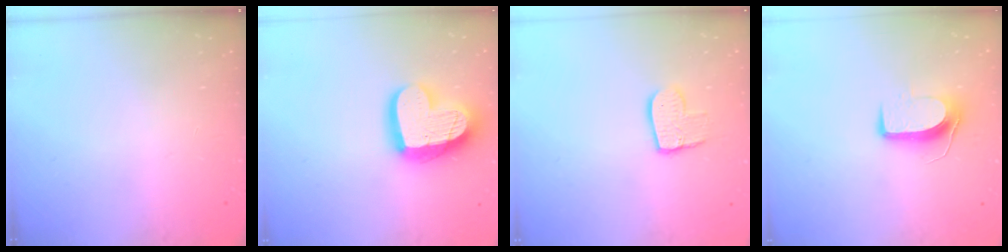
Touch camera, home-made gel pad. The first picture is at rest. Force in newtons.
{"total": 19.1, "press": 19.0, "slide": 2.0}
{"total": 8.9, "press": 8.8, "slide": 0.5}
{"total": 8.9, "press": 8.9, "slide": 0.5}